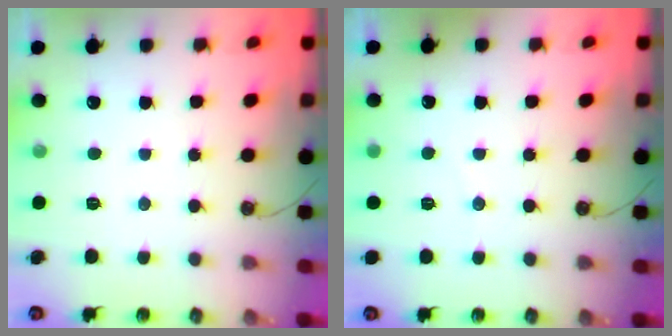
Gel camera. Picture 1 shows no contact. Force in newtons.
{"total": 1.8, "press": 1.5, "slide": 1.1}